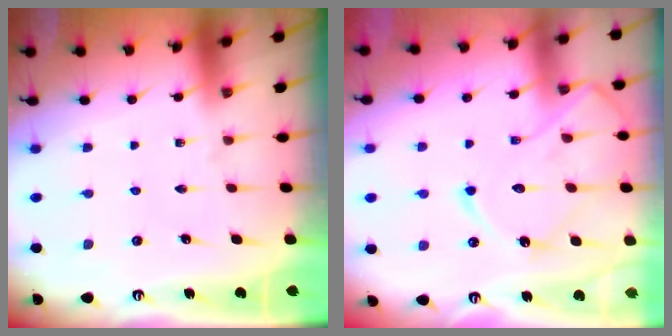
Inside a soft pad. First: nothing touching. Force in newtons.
{"total": 14.0, "press": 13.9, "slide": 1.1}